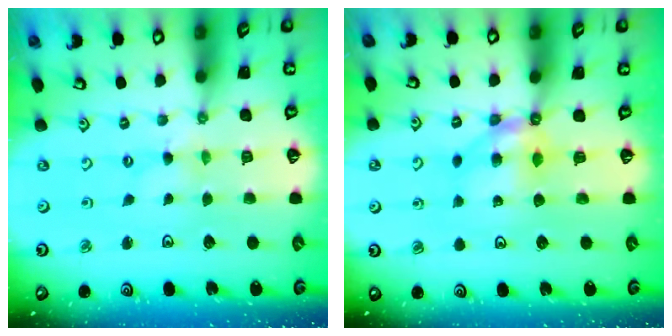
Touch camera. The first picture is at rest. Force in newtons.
{"total": 7.2, "press": 7.2, "slide": 0.2}